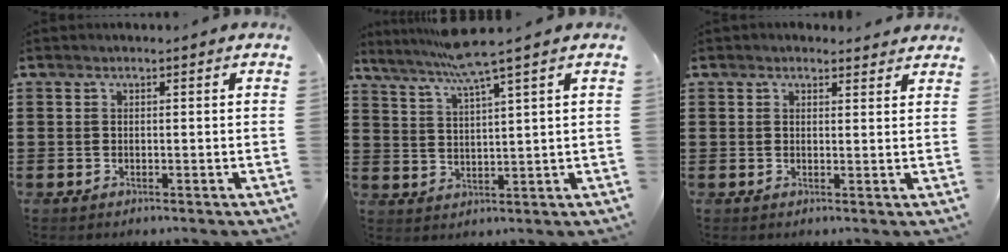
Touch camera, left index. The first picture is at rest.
{"total": 6.0, "force": [4.6, -1.0, 3.6], "torque": [-0.085, -0.020, 0.078]}
{"total": 1.7, "force": [1.6, 0.5, 0.2], "torque": [-0.008, 0.005, 0.031]}